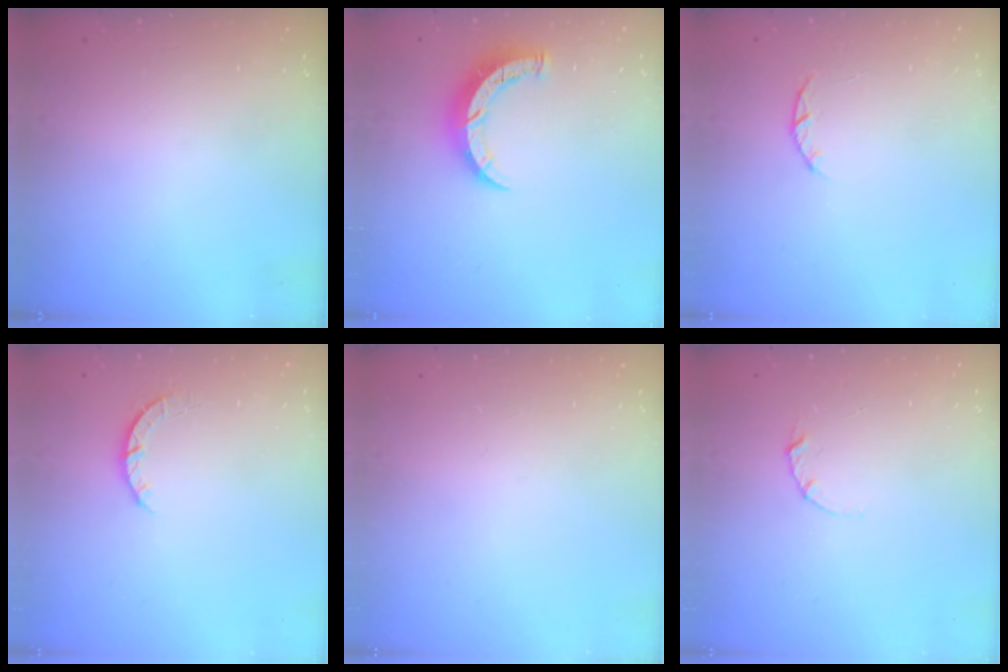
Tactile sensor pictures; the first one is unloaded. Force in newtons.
{"total": 9.0, "press": 9.0, "slide": 0.7}
{"total": 3.0, "press": 3.0, "slide": 0.4}
{"total": 3.2, "press": 3.2, "slide": 0.4}
{"total": 0.0}
{"total": 2.1, "press": 2.1, "slide": 0.1}